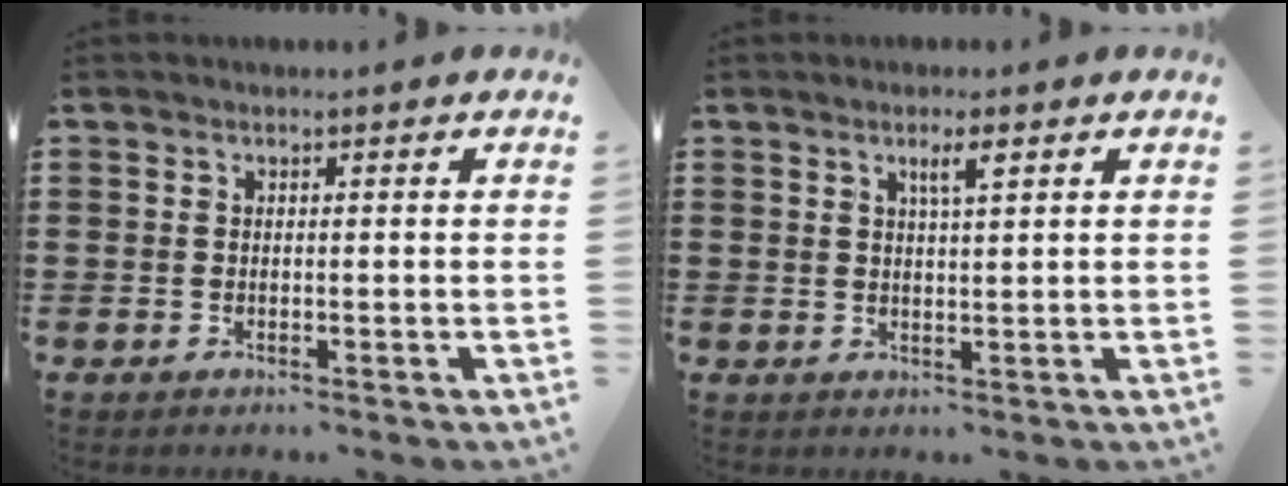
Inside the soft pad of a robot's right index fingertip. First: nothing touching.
{"total": 2.7, "force": [1.4, 0.4, 2.3], "torque": [-0.039, 0.001, 0.019]}